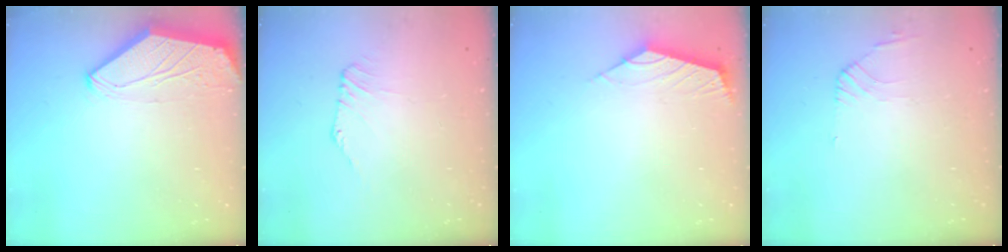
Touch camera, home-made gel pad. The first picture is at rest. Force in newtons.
{"total": 1.3, "press": 1.2, "slide": 0.3}
{"total": 2.6, "press": 2.6, "slide": 0.7}
{"total": 1.3, "press": 1.2, "slide": 0.4}